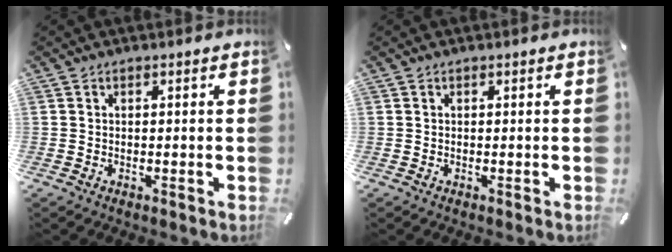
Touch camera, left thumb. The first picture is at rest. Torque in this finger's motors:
{"motor_torque": [0.00, 0.00, 0.00, 0.00, 0.01]}